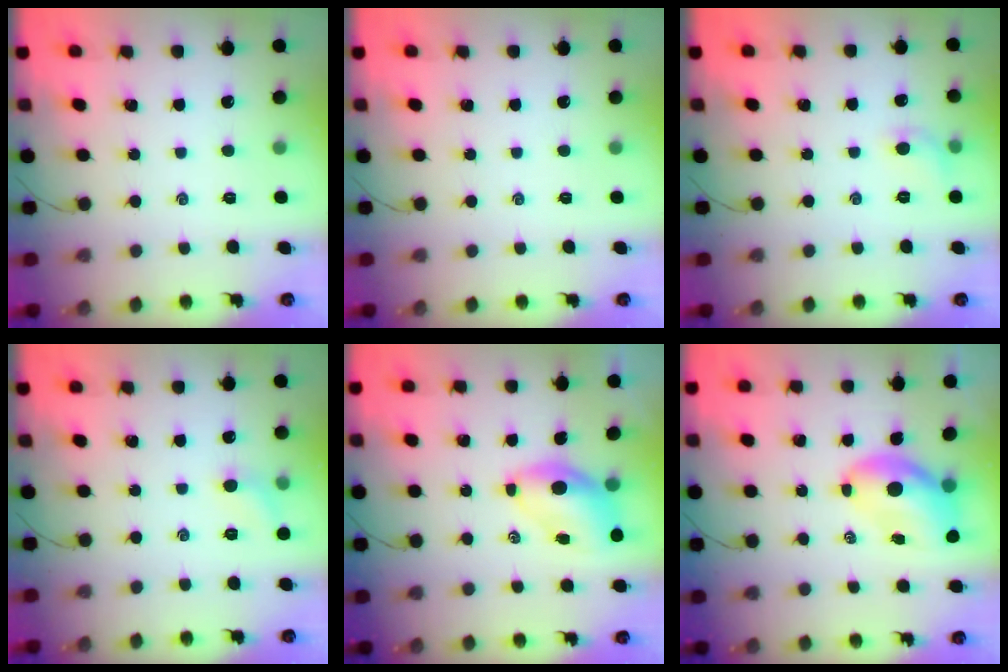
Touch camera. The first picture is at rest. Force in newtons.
{"total": 0.0}
{"total": 5.6, "press": 5.4, "slide": 1.3}
{"total": 5.6, "press": 5.3, "slide": 1.8}
{"total": 6.8, "press": 6.6, "slide": 1.6}
{"total": 7.1, "press": 6.8, "slide": 2.0}